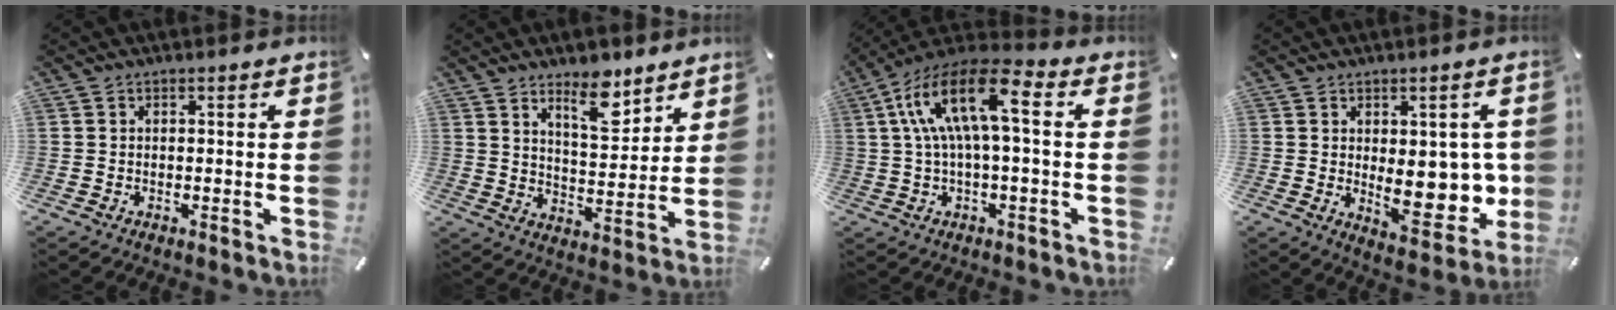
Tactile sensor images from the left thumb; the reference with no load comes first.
{"total": 10.6, "force": [7.9, 4.2, 5.6], "torque": [-0.069, -0.055, 0.134]}
{"total": 15.8, "force": [2.6, 5.9, 14.4], "torque": [-0.299, -0.001, 0.040]}
{"total": 14.0, "force": [0.2, 7.7, 11.7], "torque": [-0.144, -0.018, 0.011]}